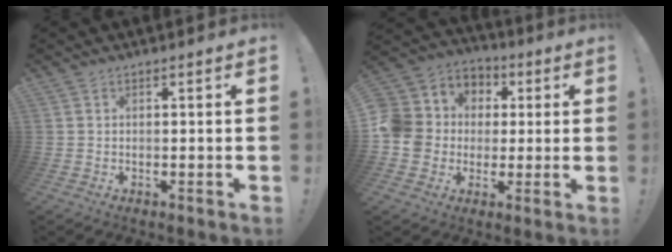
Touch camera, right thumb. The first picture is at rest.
{"total": 12.0, "force": [-0.7, 11.2, 4.2], "torque": [-0.081, 0.007, -0.004]}